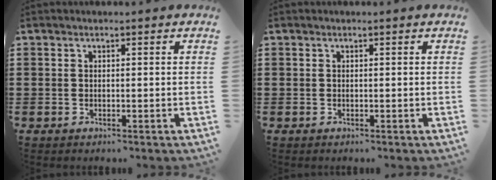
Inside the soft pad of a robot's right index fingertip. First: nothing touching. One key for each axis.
{"total": 0.0}